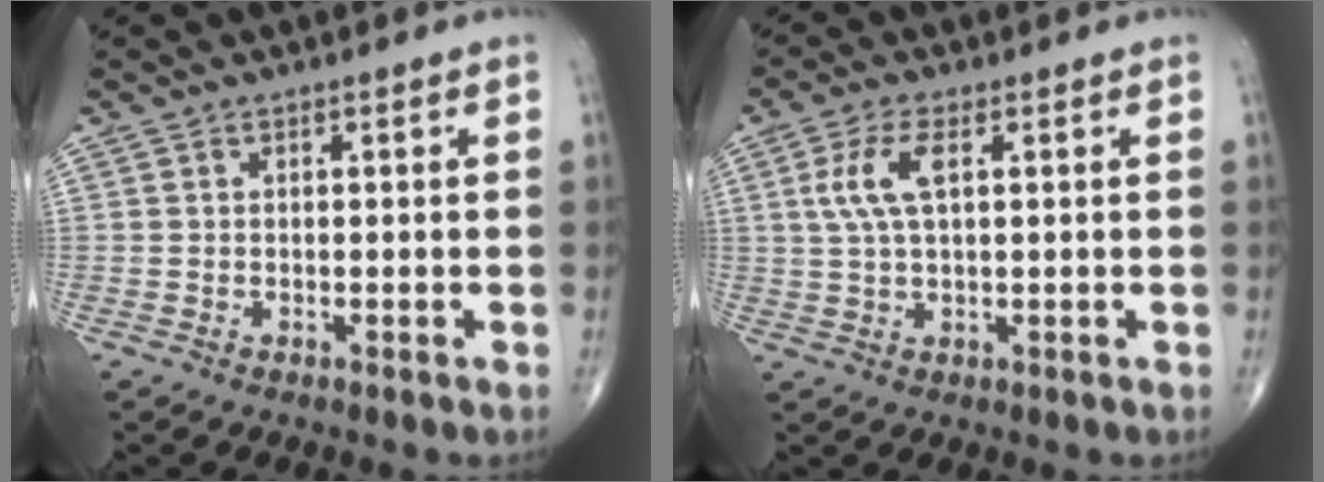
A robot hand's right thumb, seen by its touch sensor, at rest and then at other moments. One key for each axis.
{"total": 6.4, "fx": 1.7, "fy": 2.5, "fz": 5.6, "tx": -0.132, "ty": 0.006, "tz": 0.037}